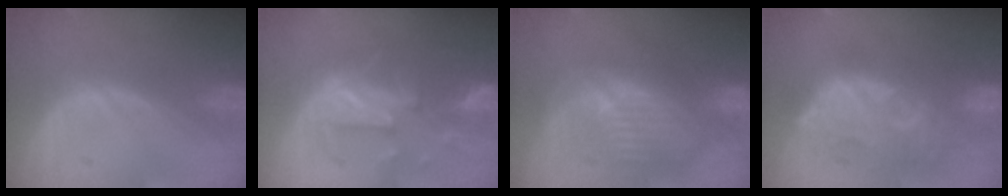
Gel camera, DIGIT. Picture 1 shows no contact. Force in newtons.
{"total": 10.0, "press": 8.9, "slide": 4.6}
{"total": 10.7, "press": 9.5, "slide": 5.0}
{"total": 11.2, "press": 11.0, "slide": 2.0}